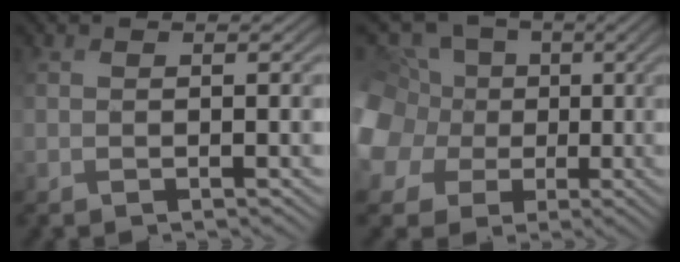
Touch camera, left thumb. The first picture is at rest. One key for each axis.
{"total": 9.5, "fx": -0.2, "fy": 9.2, "fz": 2.5, "tx": -0.137, "ty": 0.006, "tz": -0.015}